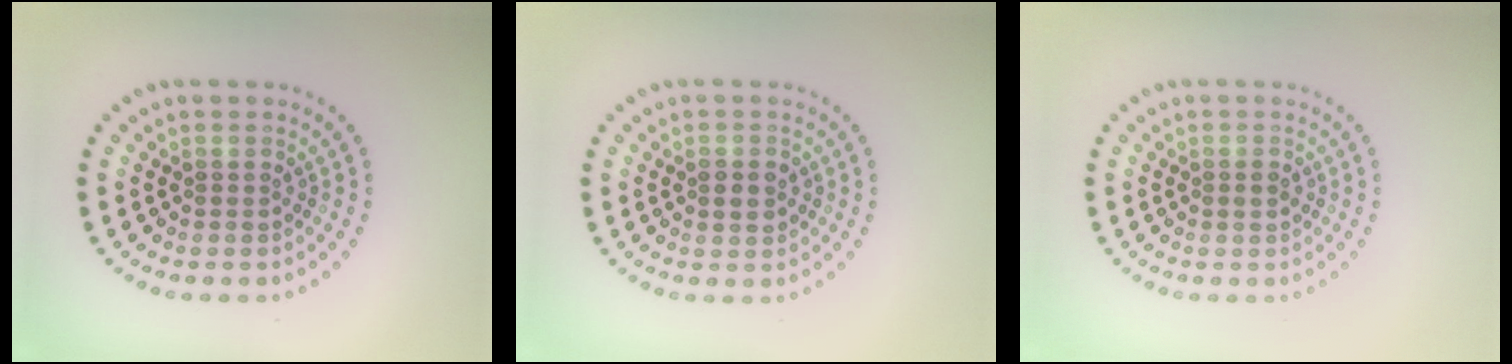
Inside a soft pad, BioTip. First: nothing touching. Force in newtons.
{"total": 1.6, "press": 1.6, "slide": 0.1}
{"total": 1.1, "press": 1.1, "slide": 0.2}